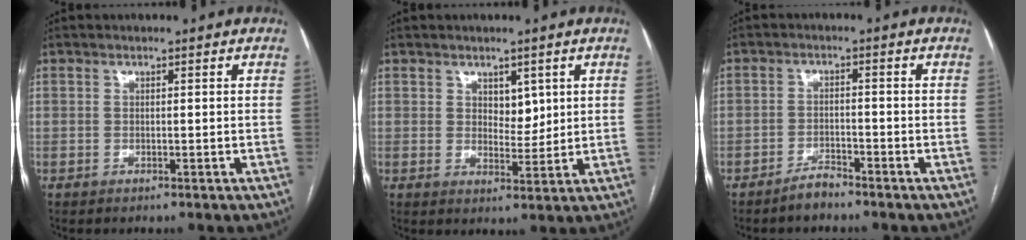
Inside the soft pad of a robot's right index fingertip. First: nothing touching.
{"total": 3.6, "force": [1.6, 2.2, 2.4], "torque": [-0.033, -0.003, 0.029]}
{"total": 2.7, "force": [-2.5, 0.7, 0.9], "torque": [-0.015, -0.001, -0.045]}